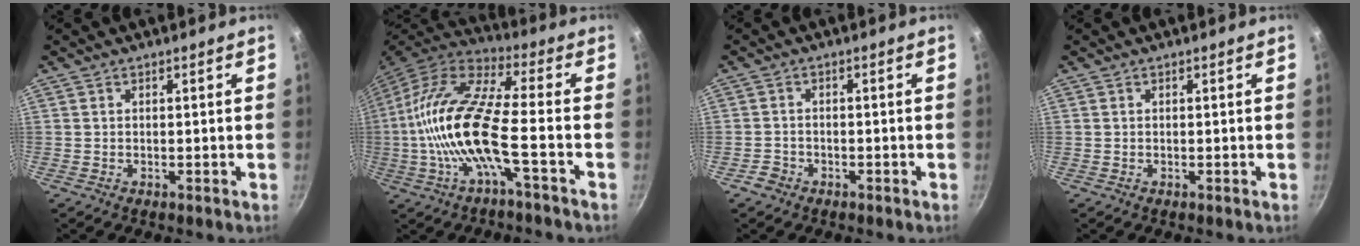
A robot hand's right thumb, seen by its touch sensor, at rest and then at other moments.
{"total": 18.2, "force": [-3.8, 5.0, 17.1], "torque": [-0.337, 0.038, -0.090]}
{"total": 2.3, "force": [-1.5, 1.6, 0.5], "torque": [-0.007, 0.020, -0.026]}
{"total": 0.0}